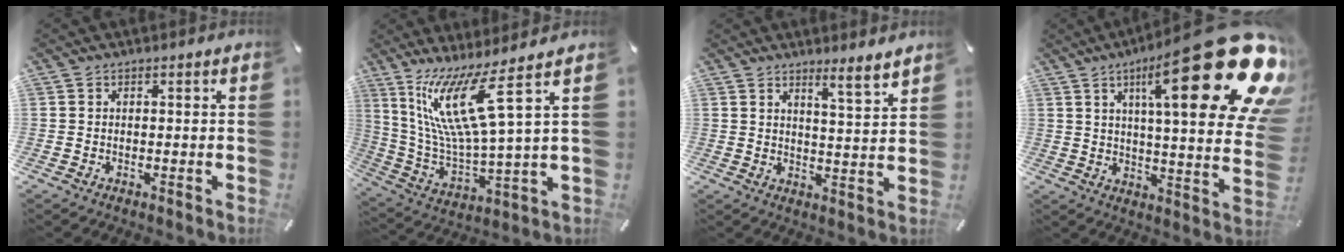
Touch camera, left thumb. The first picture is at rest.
{"total": 17.3, "force": [7.5, 3.4, 15.2], "torque": [-0.327, -0.033, 0.115]}
{"total": 5.3, "force": [4.8, -0.2, 2.3], "torque": [-0.034, -0.044, 0.079]}
{"total": 32.0, "force": [15.5, 8.6, 26.6], "torque": [-0.379, -0.098, 0.246]}